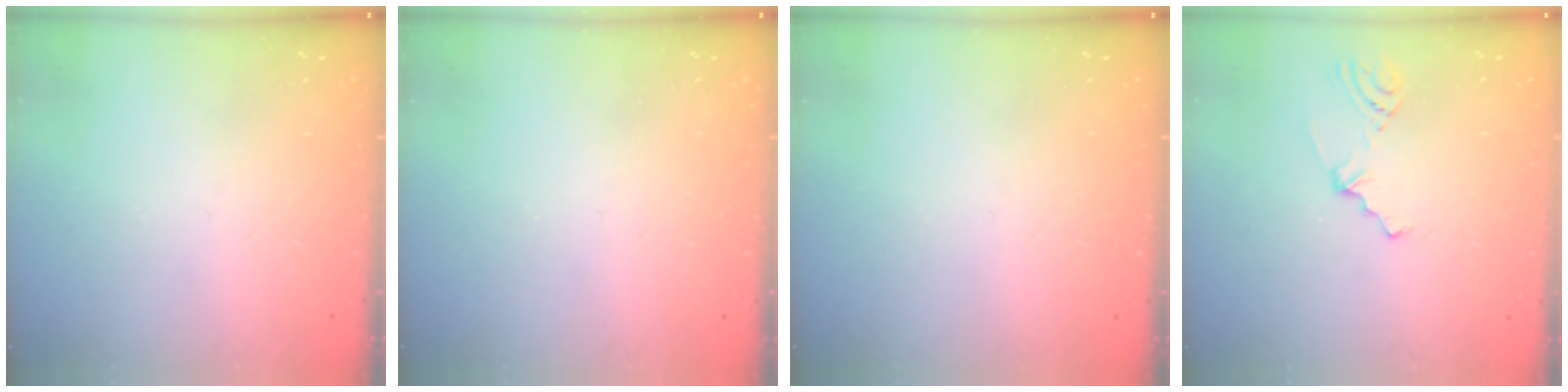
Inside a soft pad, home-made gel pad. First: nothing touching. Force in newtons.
{"total": 0.0}
{"total": 0.0}
{"total": 2.3, "press": 1.7, "slide": 1.5}